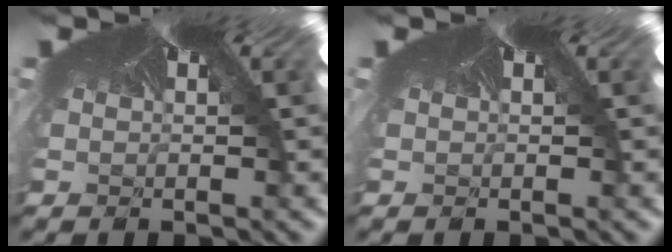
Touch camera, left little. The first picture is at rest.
{"total": 0.0}